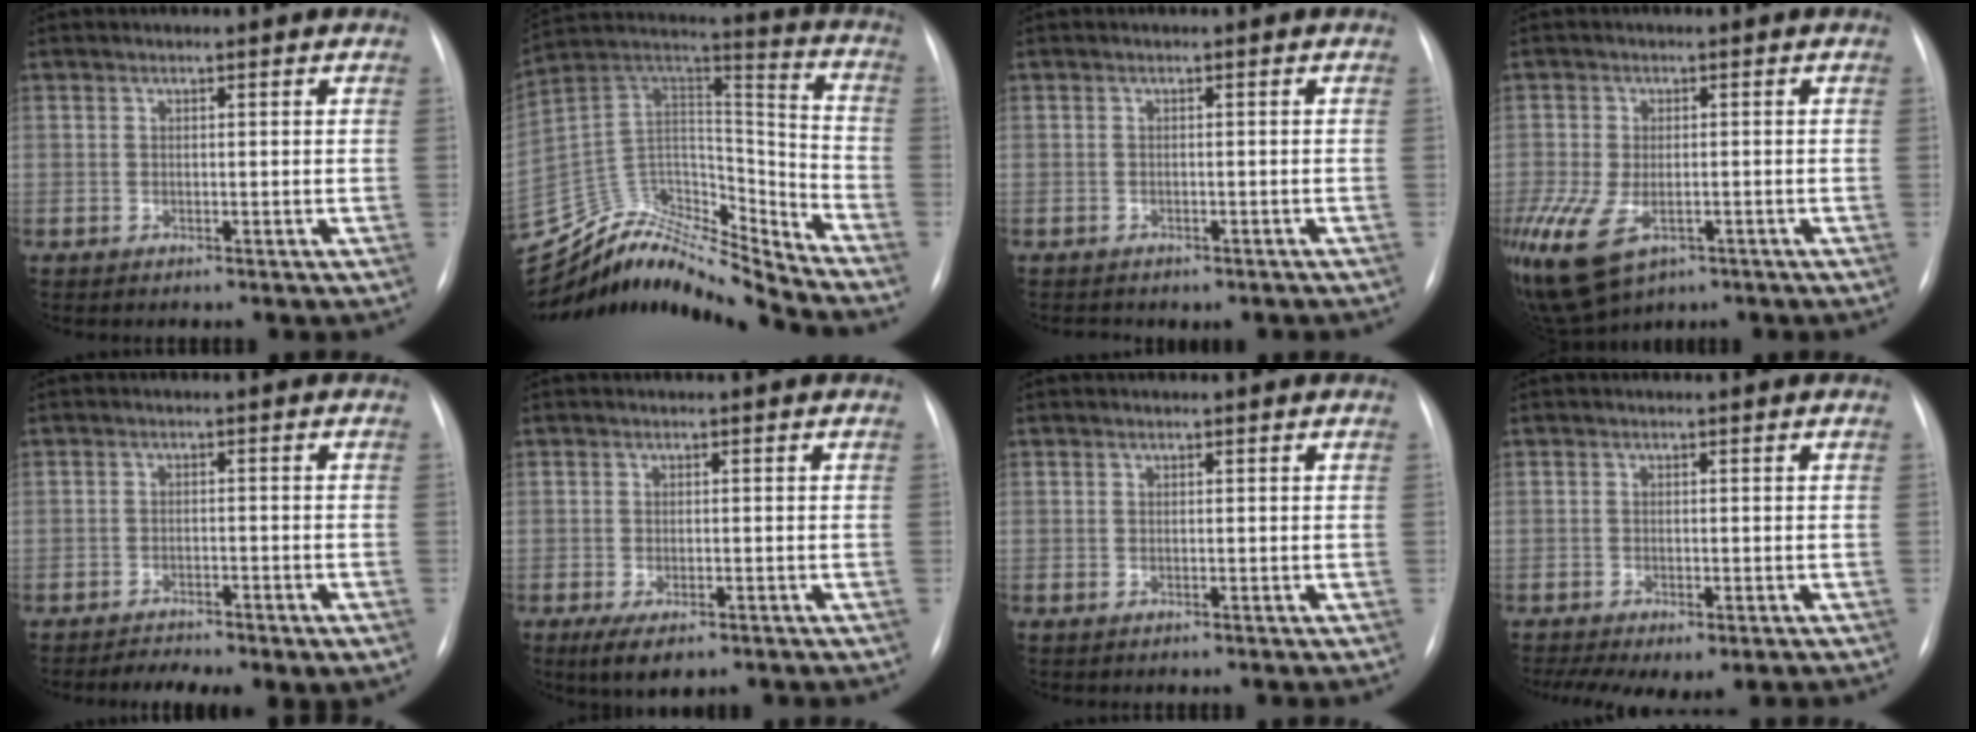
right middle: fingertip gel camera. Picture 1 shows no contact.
{"total": 20.6, "force": [-20.1, 2.4, 3.9], "torque": [-0.060, 0.080, -0.340]}
{"total": 3.2, "force": [-2.6, 1.5, 0.9], "torque": [-0.013, 0.004, -0.026]}
{"total": 19.8, "force": [-9.1, 12.9, 11.9], "torque": [-0.341, -0.035, -0.136]}
{"total": 5.2, "force": [-3.7, 1.3, 3.5], "torque": [-0.058, -0.001, -0.054]}
{"total": 4.5, "force": [-2.7, 1.7, 3.2], "torque": [-0.056, -0.008, -0.038]}
{"total": 0.0}
{"total": 8.1, "force": [-5.3, 3.2, 5.2], "torque": [-0.084, -0.009, -0.075]}